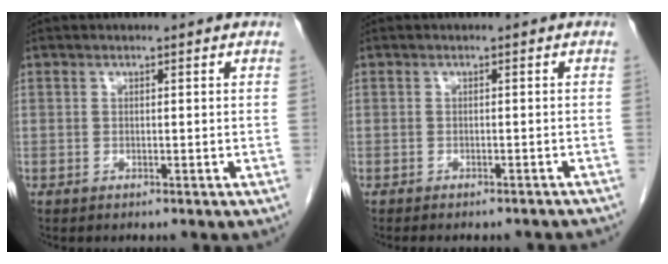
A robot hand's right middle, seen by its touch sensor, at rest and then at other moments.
{"total": 8.5, "force": [-7.7, 2.1, 2.9], "torque": [-0.032, -0.007, -0.080]}